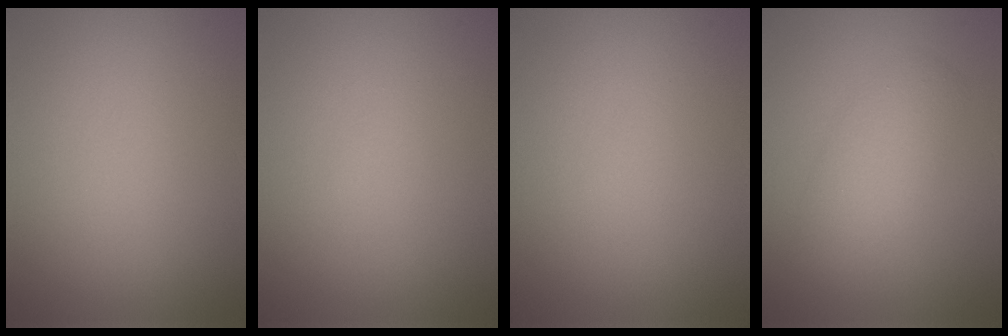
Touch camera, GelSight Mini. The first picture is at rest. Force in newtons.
{"total": 0.0}
{"total": 0.0}
{"total": 2.9, "press": 2.9, "slide": 0.0}